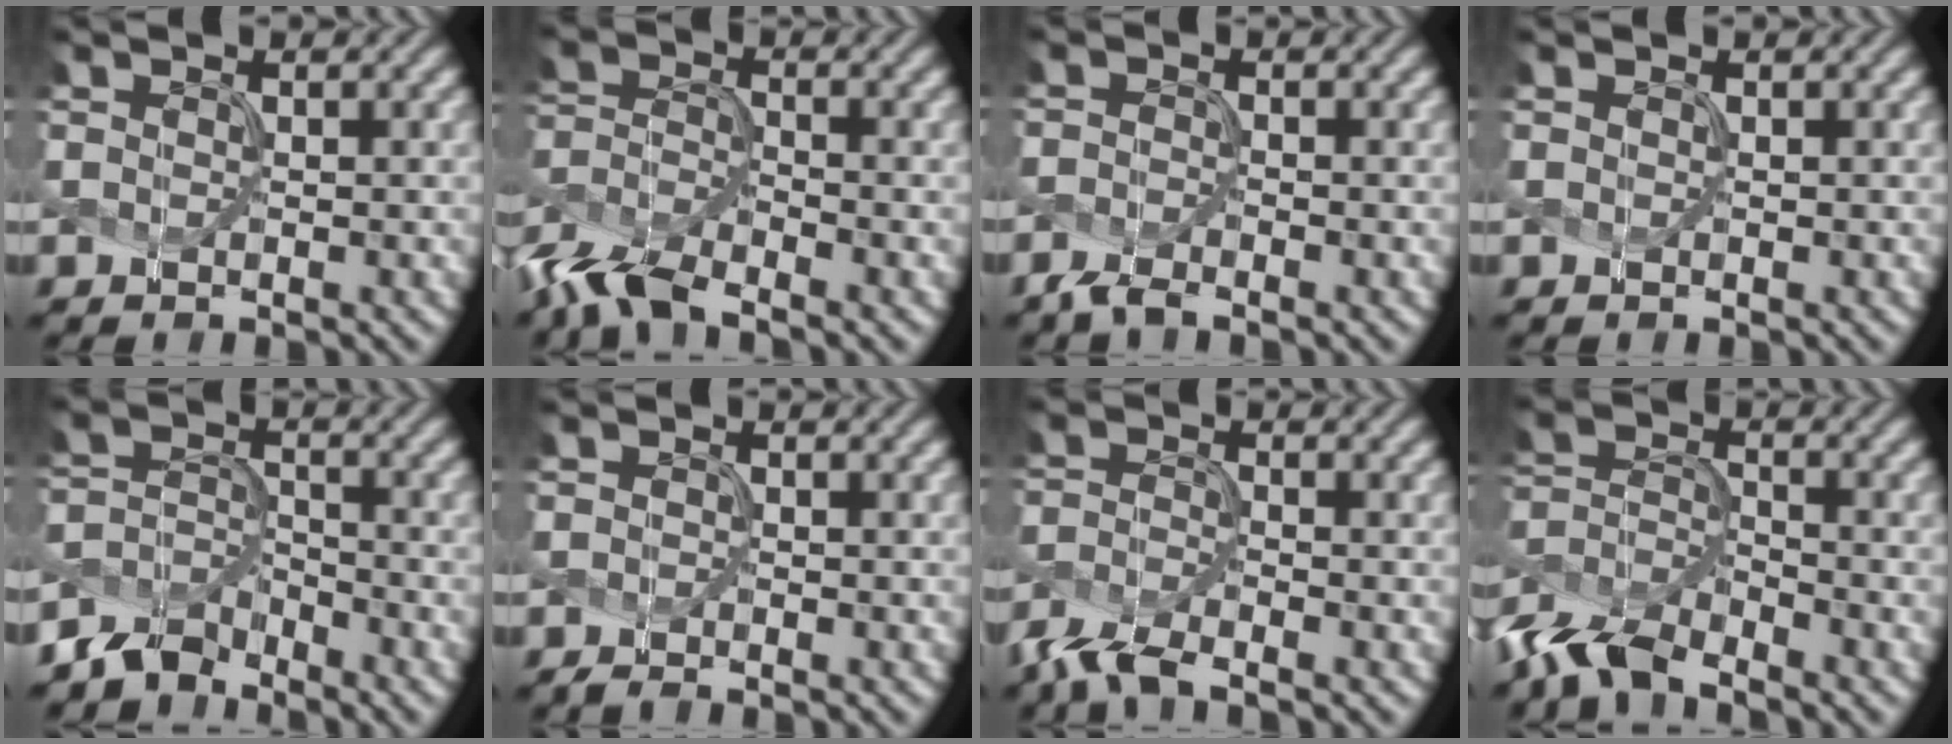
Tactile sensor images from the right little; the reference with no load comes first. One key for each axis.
{"total": 6.0, "fx": -4.9, "fy": 1.6, "fz": 3.1, "tx": -0.073, "ty": -0.006, "tz": -0.099}
{"total": 1.7, "fx": -1.6, "fy": 0.1, "fz": 0.6, "tx": -0.020, "ty": -0.007, "tz": -0.034}
{"total": 0.0}
{"total": 3.7, "fx": -3.5, "fy": 1.2, "fz": 0.2, "tx": -0.004, "ty": 0.006, "tz": -0.072}
{"total": 0.7, "fx": -0.6, "fy": -0.2, "fz": -0.2, "tx": 0.000, "ty": -0.001, "tz": -0.006}
{"total": 3.7, "fx": -3.2, "fy": 0.7, "fz": 1.8, "tx": -0.048, "ty": -0.010, "tz": -0.068}
{"total": 6.0, "fx": -5.1, "fy": 1.7, "fz": 2.6, "tx": -0.059, "ty": -0.003, "tz": -0.106}